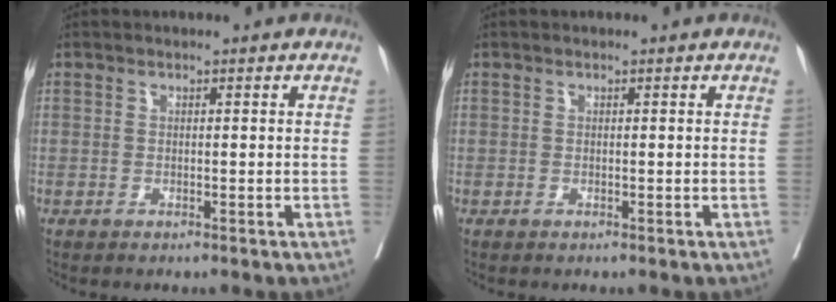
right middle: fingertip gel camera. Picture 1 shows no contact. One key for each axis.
{"total": 0.0}